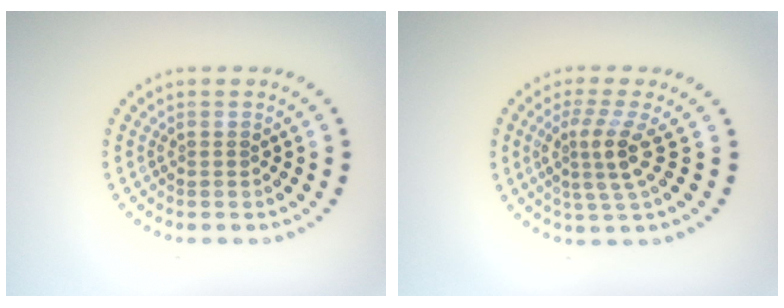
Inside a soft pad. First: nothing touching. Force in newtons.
{"total": 3.3, "press": 2.4, "slide": 2.2}